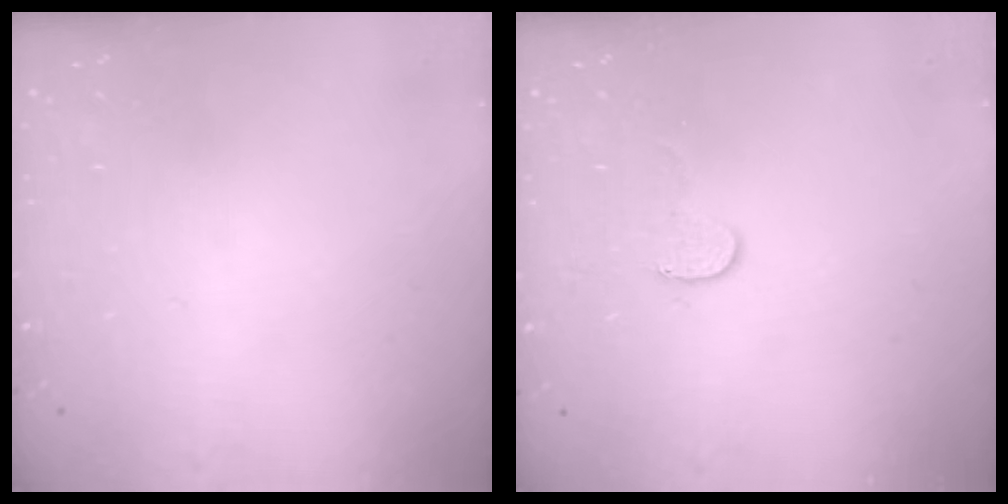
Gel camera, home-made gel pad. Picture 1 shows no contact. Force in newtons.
{"total": 4.9, "press": 4.9, "slide": 0.4}